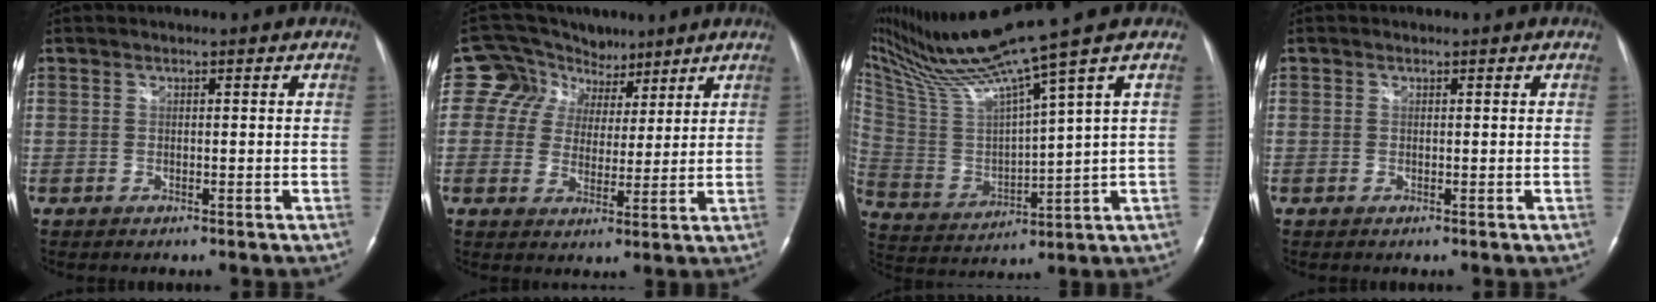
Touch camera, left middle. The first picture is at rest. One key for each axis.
{"total": 8.3, "fx": 5.0, "fy": 6.6, "fz": 0.5, "tx": -0.006, "ty": 0.022, "tz": 0.073}
{"total": 16.7, "fx": 12.9, "fy": -2.4, "fz": 10.4, "tx": -0.191, "ty": -0.008, "tz": 0.244}
{"total": 0.0}